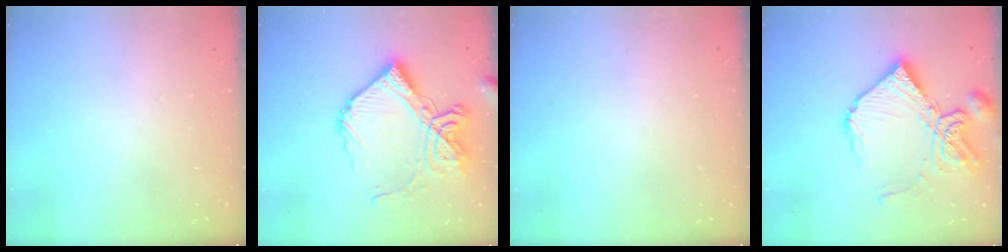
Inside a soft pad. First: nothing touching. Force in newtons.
{"total": 19.0, "press": 18.9, "slide": 2.4}
{"total": 0.0}
{"total": 16.7, "press": 16.6, "slide": 1.8}